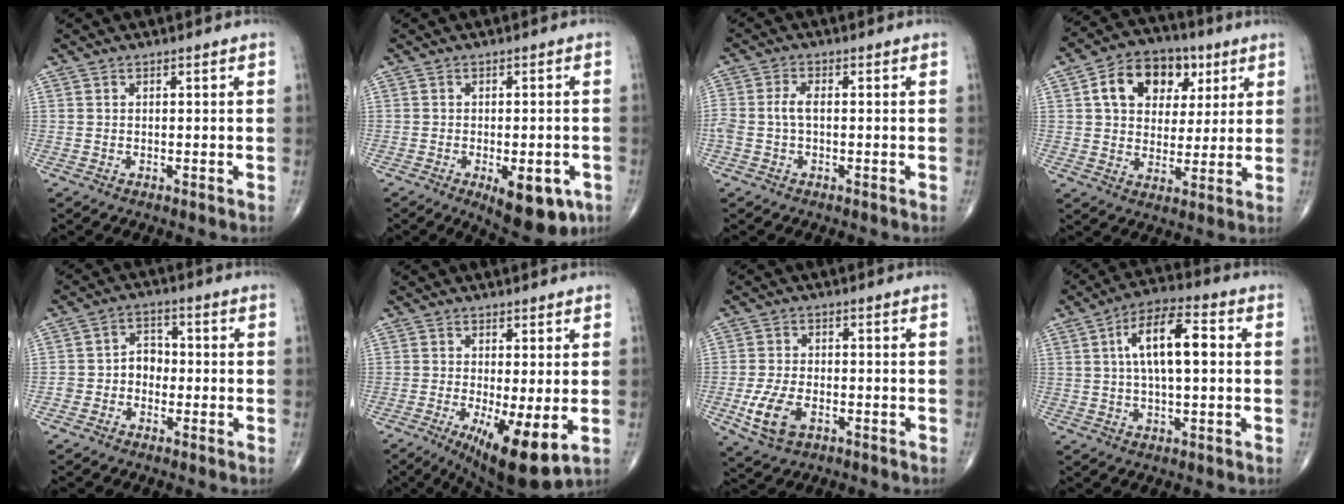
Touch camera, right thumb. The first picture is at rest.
{"total": 10.3, "force": [-4.3, 4.4, 8.2], "torque": [-0.088, 0.001, -0.049]}
{"total": 3.4, "force": [-0.2, 1.7, 3.0], "torque": [-0.080, 0.009, -0.007]}
{"total": 14.0, "force": [4.9, 10.2, 8.4], "torque": [-0.100, 0.000, 0.075]}
{"total": 4.8, "force": [-1.1, 4.0, 2.4], "torque": [-0.016, 0.026, -0.031]}
{"total": 11.3, "force": [-2.8, 3.2, 10.4], "torque": [-0.169, -0.025, -0.036]}
{"total": 7.5, "force": [-2.7, 4.3, 5.6], "torque": [-0.118, 0.005, -0.044]}
{"total": 11.9, "force": [1.9, 4.6, 10.8], "torque": [-0.185, 0.020, 0.026]}